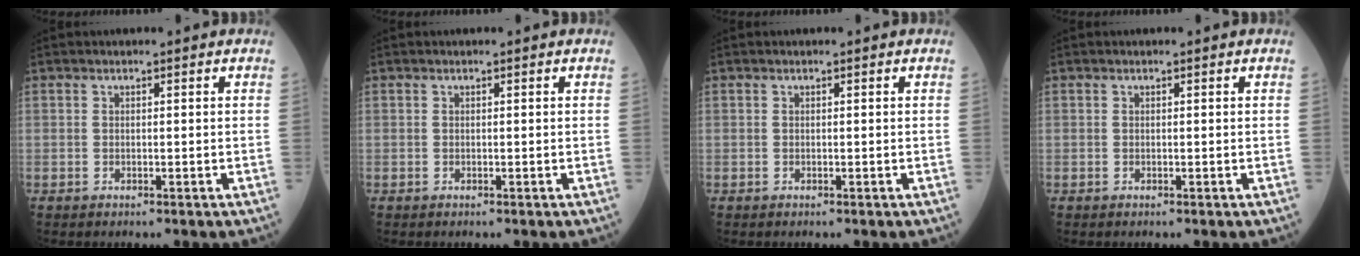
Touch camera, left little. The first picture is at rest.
{"total": 0.0}
{"total": 0.0}
{"total": 0.0}